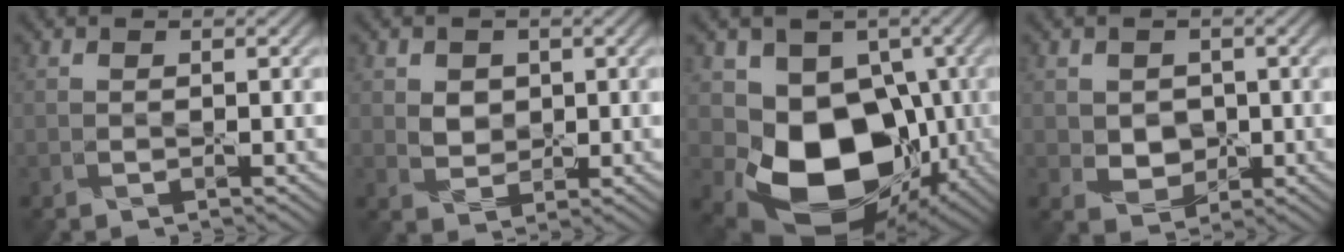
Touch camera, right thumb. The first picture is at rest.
{"total": 2.9, "force": [0.8, 2.4, 1.4], "torque": [-0.036, -0.003, 0.011]}
{"total": 14.0, "force": [-2.3, 10.6, 8.9], "torque": [-0.148, -0.039, -0.035]}
{"total": 3.4, "force": [0.3, 2.9, 1.7], "torque": [-0.043, -0.009, 0.004]}